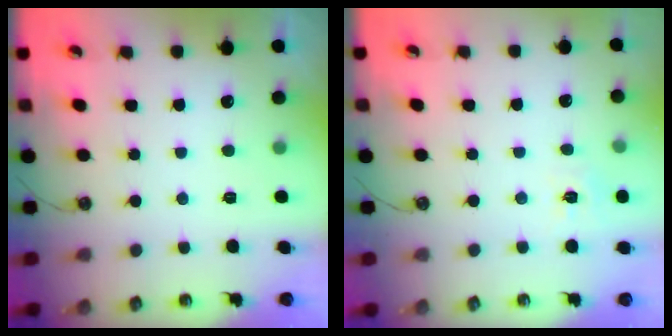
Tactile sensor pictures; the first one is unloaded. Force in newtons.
{"total": 5.5, "press": 5.5, "slide": 0.6}